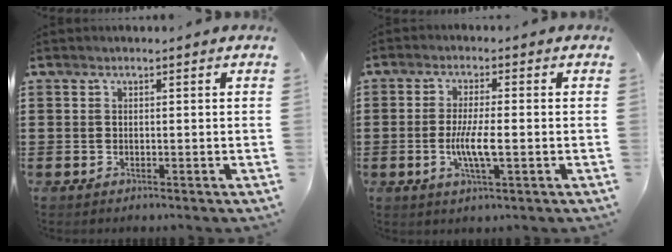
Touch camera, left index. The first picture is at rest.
{"total": 5.4, "force": [-0.9, 0.9, 5.3], "torque": [-0.104, -0.005, -0.021]}